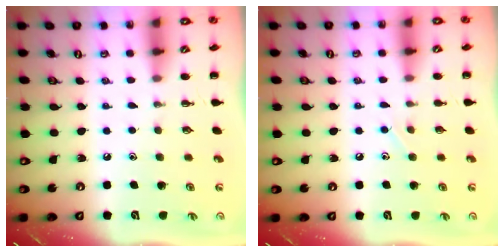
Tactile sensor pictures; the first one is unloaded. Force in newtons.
{"total": 3.9, "press": 3.7, "slide": 1.1}